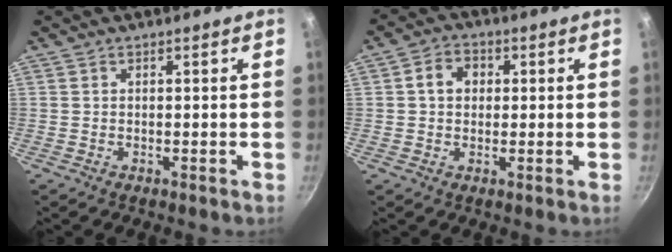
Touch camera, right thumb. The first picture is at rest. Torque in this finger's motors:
{"motor_torque": [0.04, 1.52, 0.35, -0.19, 0.01]}